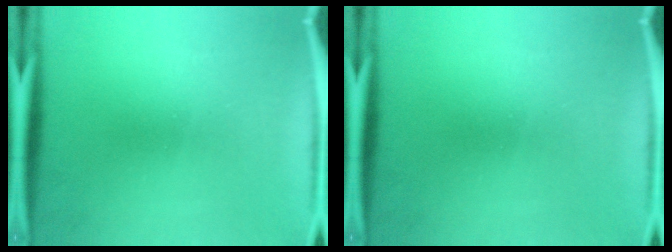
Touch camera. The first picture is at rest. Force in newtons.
{"total": 0.0}